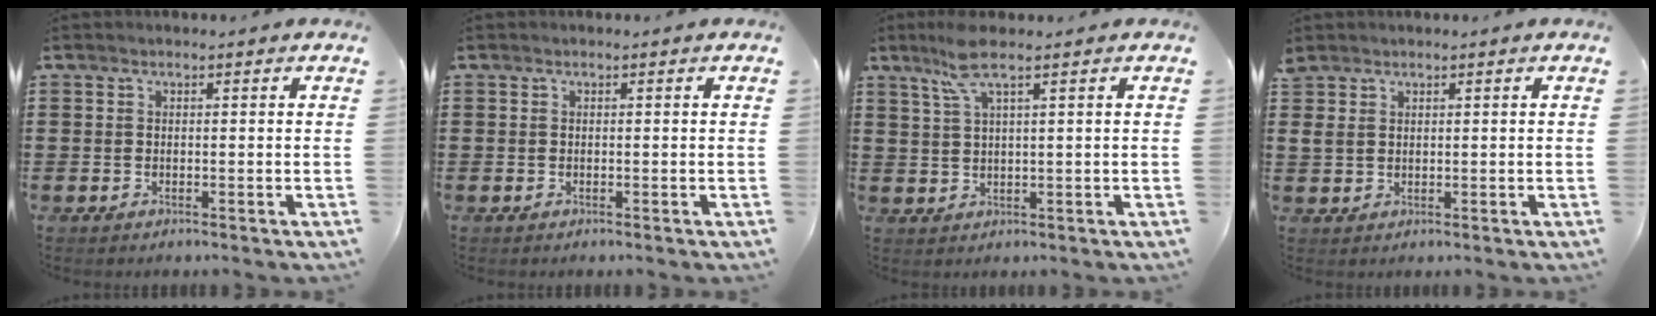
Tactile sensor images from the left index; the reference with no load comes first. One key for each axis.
{"total": 0.0}
{"total": 5.6, "fx": 3.4, "fy": 0.4, "fz": 4.4, "tx": -0.102, "ty": 0.003, "tz": 0.057}
{"total": 1.8, "fx": 1.3, "fy": 1.1, "fz": 0.5, "tx": -0.014, "ty": 0.005, "tz": 0.025}